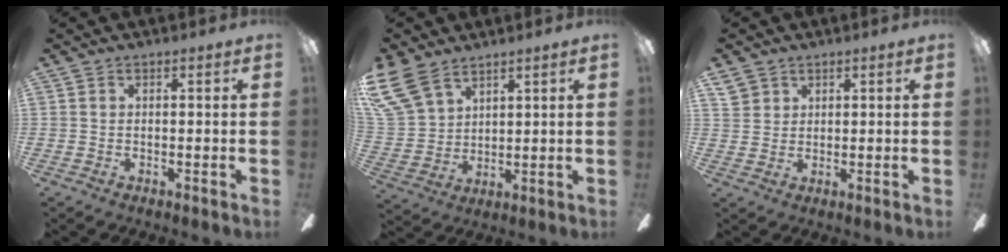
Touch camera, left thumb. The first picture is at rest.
{"total": 12.6, "force": [8.5, 7.5, 5.6], "torque": [-0.150, -0.029, 0.167]}
{"total": 3.7, "force": [2.4, 2.7, 0.7], "torque": [-0.016, 0.001, 0.045]}